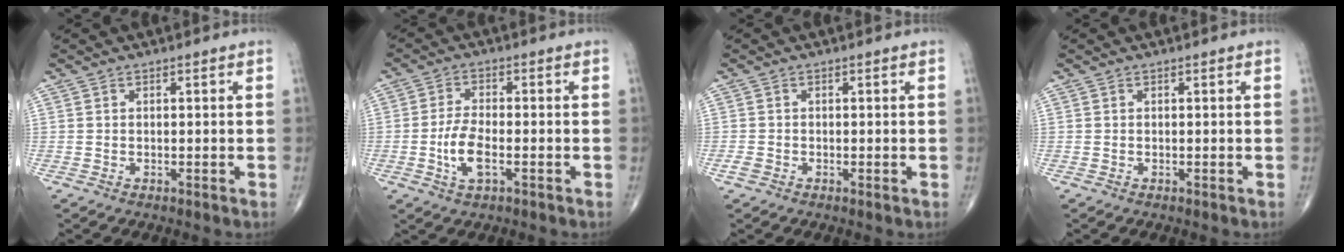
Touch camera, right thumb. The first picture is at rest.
{"total": 6.1, "force": [-1.8, 2.5, 5.3], "torque": [-0.107, 0.007, -0.034]}
{"total": 1.3, "force": [-0.6, 0.8, 0.9], "torque": [-0.017, -0.002, -0.015]}
{"total": 0.0}